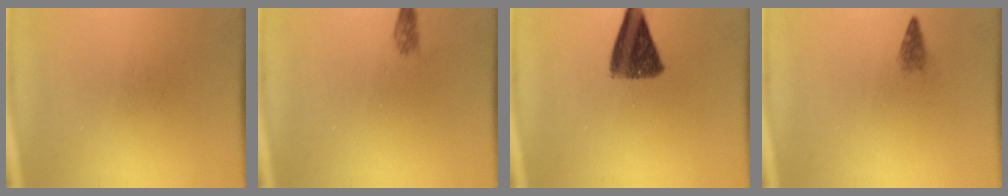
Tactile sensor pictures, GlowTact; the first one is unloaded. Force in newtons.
{"total": 1.3}
{"total": 9.4}
{"total": 1.3}